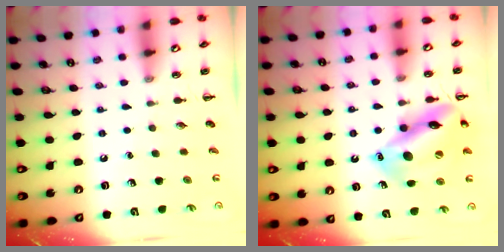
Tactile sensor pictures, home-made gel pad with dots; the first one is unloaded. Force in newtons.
{"total": 17.4, "press": 17.4, "slide": 1.7}